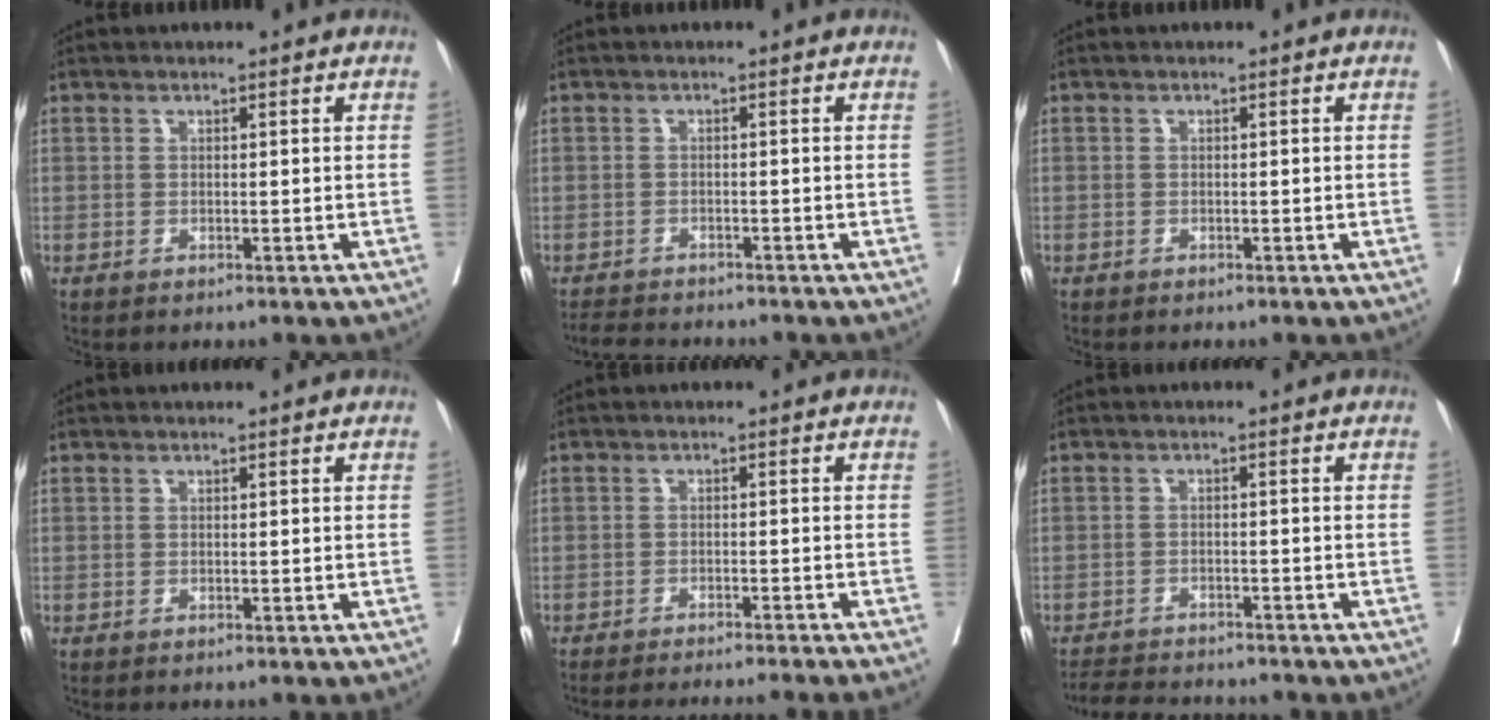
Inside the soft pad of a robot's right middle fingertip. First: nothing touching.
{"total": 5.3, "force": [-5.0, 0.7, 1.4], "torque": [-0.019, -0.014, -0.079]}
{"total": 0.0}
{"total": 0.0}
{"total": 12.5, "force": [-11.4, -1.2, 5.0], "torque": [-0.044, -0.031, -0.153]}
{"total": 7.4, "force": [-7.1, 0.9, 1.8], "torque": [-0.027, -0.006, -0.109]}